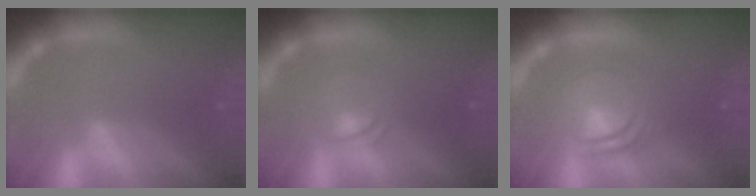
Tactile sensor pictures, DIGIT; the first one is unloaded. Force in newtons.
{"total": 2.4}
{"total": 6.0}